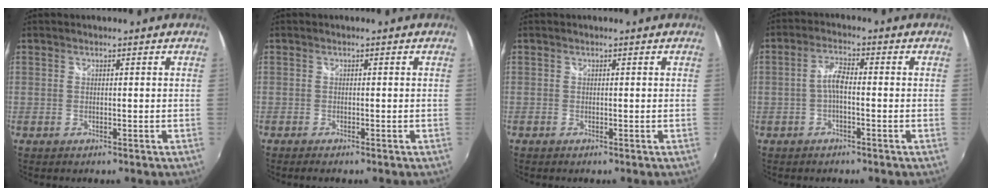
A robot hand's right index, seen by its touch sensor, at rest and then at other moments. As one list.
[{"total": 1.4, "force": [-1.2, 0.2, 0.6], "torque": [-0.015, -0.008, -0.022]}, {"total": 0.0}, {"total": 3.3, "force": [-1.0, 1.0, 3.0], "torque": [-0.065, 0.010, -0.022]}]